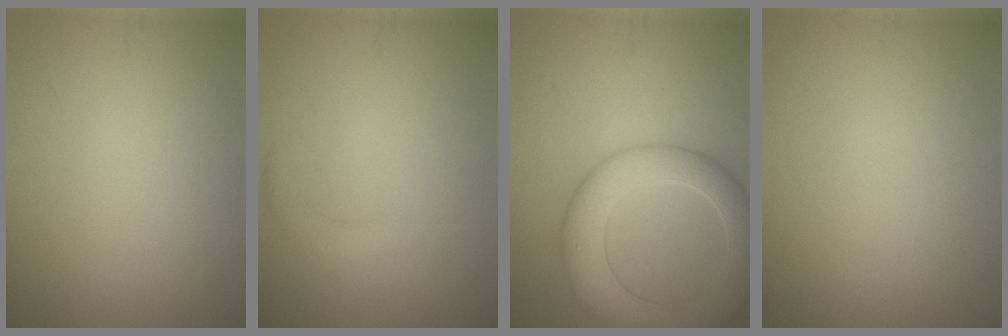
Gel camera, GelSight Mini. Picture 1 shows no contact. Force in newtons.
{"total": 1.3, "press": 1.3, "slide": 0.1}
{"total": 8.0, "press": 8.0, "slide": 0.4}
{"total": 0.0}